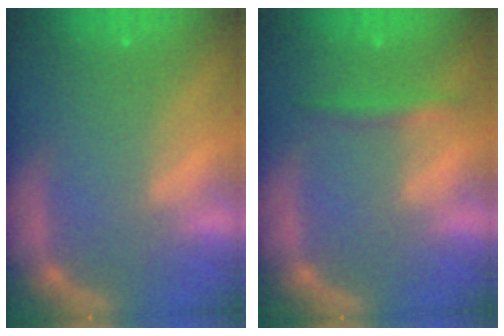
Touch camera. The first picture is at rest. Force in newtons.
{"total": 1.9}